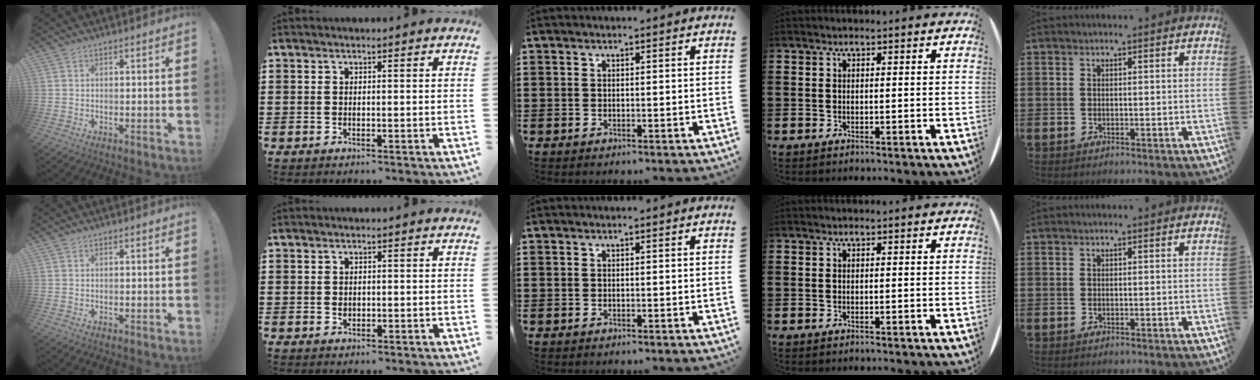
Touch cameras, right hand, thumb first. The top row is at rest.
{"index": {"total": 0.8, "force": [0.1, 0.7, 0.4], "torque": [-0.009, 0.003, 0.002]}}